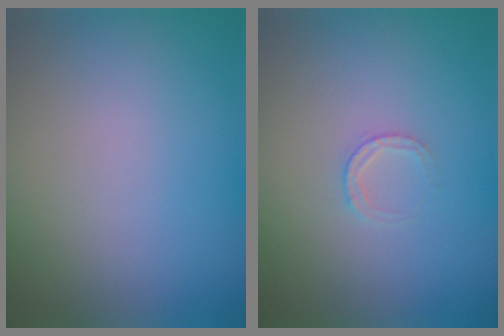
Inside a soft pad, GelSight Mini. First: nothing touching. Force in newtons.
{"total": 1.3, "press": 1.3, "slide": 0.2}